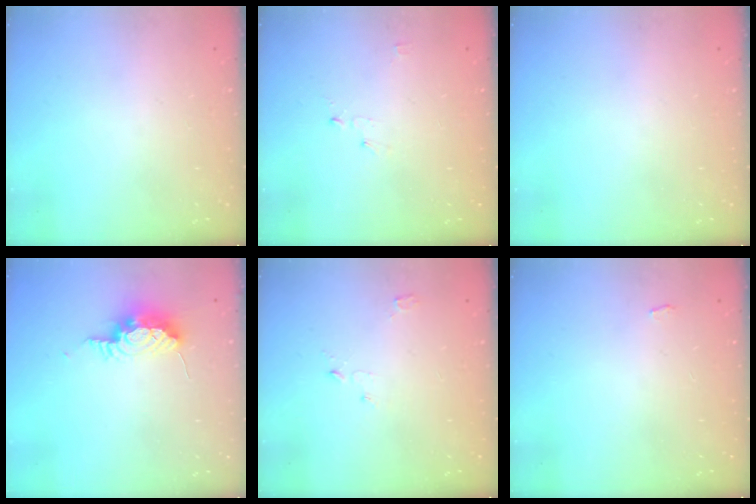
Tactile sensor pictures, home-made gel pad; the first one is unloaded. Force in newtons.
{"total": 2.5, "press": 2.5, "slide": 0.3}
{"total": 0.0}
{"total": 9.4, "press": 8.8, "slide": 3.4}
{"total": 3.1, "press": 3.1, "slide": 0.3}
{"total": 2.8, "press": 2.8, "slide": 0.3}